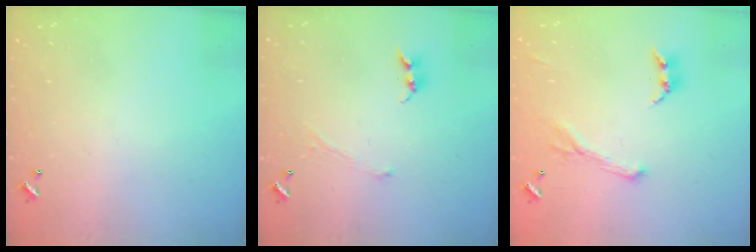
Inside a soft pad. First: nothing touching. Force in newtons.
{"total": 0.8, "press": 0.7, "slide": 0.3}
{"total": 1.1, "press": 0.6, "slide": 0.9}